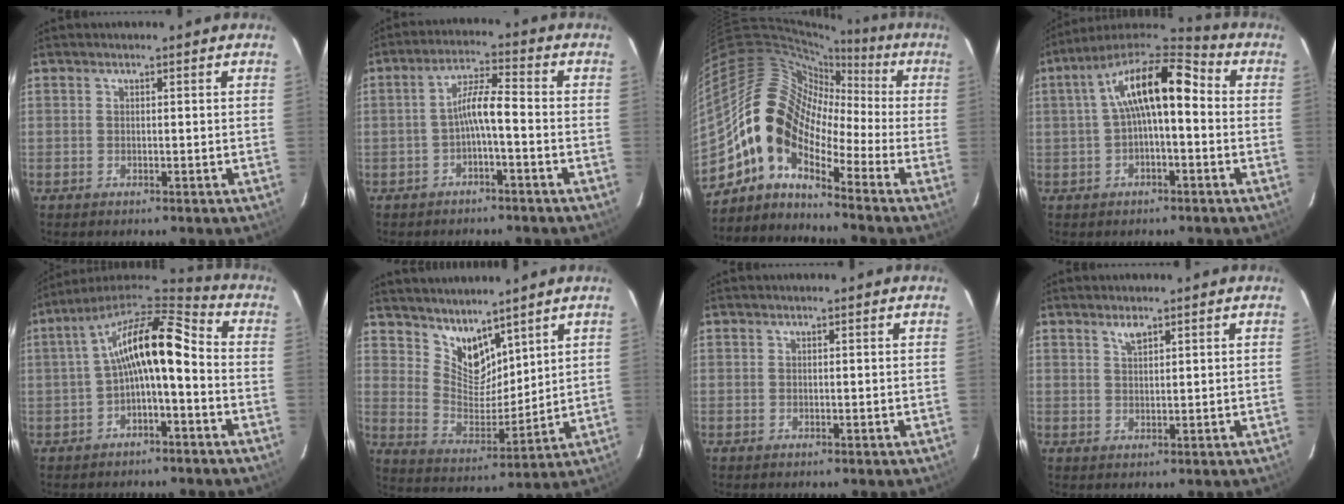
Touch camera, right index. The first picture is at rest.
{"total": 5.0, "force": [-2.0, 0.5, 4.6], "torque": [-0.097, 0.014, -0.034]}
{"total": 11.9, "force": [-5.8, 6.8, 7.9], "torque": [-0.128, 0.016, -0.132]}
{"total": 13.1, "force": [0.8, 4.8, 12.1], "torque": [-0.223, 0.033, 0.007]}
{"total": 12.9, "force": [-1.6, 4.4, 12.1], "torque": [-0.228, 0.031, -0.031]}
{"total": 9.4, "force": [7.6, 4.4, 3.5], "torque": [-0.061, -0.004, 0.154]}
{"total": 0.0}
{"total": 2.0, "force": [1.4, 0.6, 1.2], "torque": [-0.021, 0.003, 0.027]}